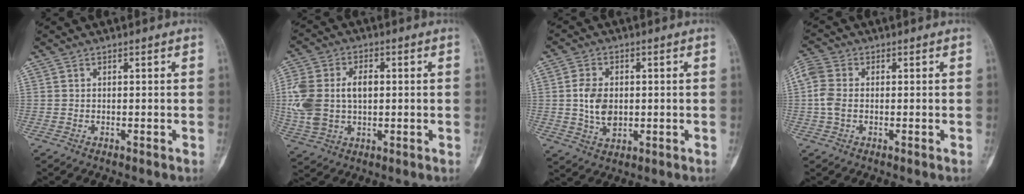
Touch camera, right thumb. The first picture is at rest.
{"total": 13.8, "force": [0.8, 9.2, 10.3], "torque": [-0.224, 0.016, 0.022]}
{"total": 6.9, "force": [0.0, 4.7, 5.1], "torque": [-0.085, -0.005, 0.005]}
{"total": 5.0, "force": [-0.2, 3.5, 3.6], "torque": [-0.096, 0.013, -0.012]}